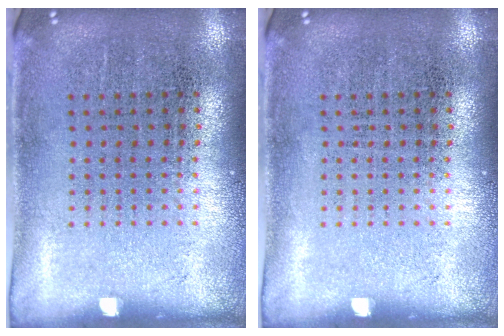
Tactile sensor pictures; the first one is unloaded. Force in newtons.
{"total": 0.0}